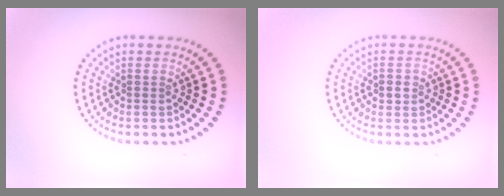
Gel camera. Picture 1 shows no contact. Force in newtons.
{"total": 1.1, "press": 1.1, "slide": 0.4}